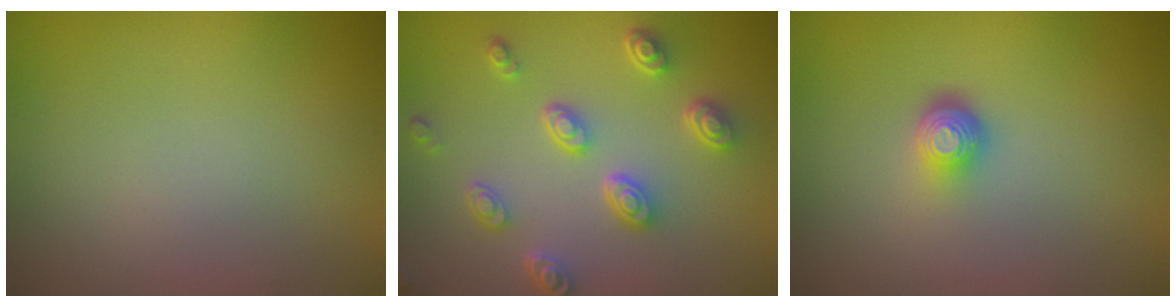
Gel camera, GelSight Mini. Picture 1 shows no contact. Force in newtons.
{"total": 4.5, "press": 3.5, "slide": 2.8}
{"total": 2.3, "press": 1.4, "slide": 1.8}